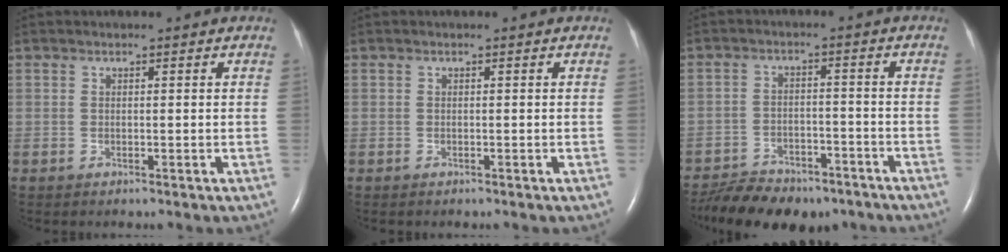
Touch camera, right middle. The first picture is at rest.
{"total": 0.0}
{"total": 13.6, "force": [-10.9, 5.8, 5.7], "torque": [-0.111, 0.000, -0.157]}